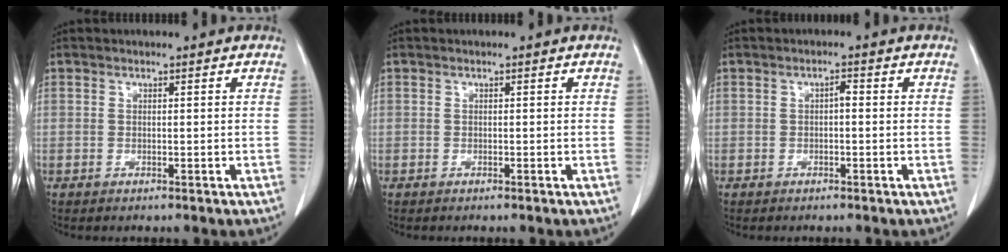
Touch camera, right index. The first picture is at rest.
{"total": 0.0}
{"total": 1.2, "force": [-0.1, 0.4, 1.1], "torque": [-0.018, 0.004, -0.001]}